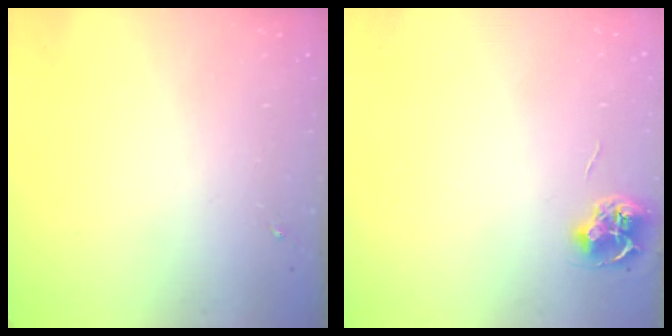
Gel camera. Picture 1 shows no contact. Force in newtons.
{"total": 7.1, "press": 7.1, "slide": 0.4}